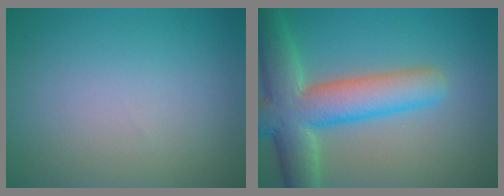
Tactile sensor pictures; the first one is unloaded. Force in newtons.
{"total": 9.1, "press": 9.1, "slide": 0.4}